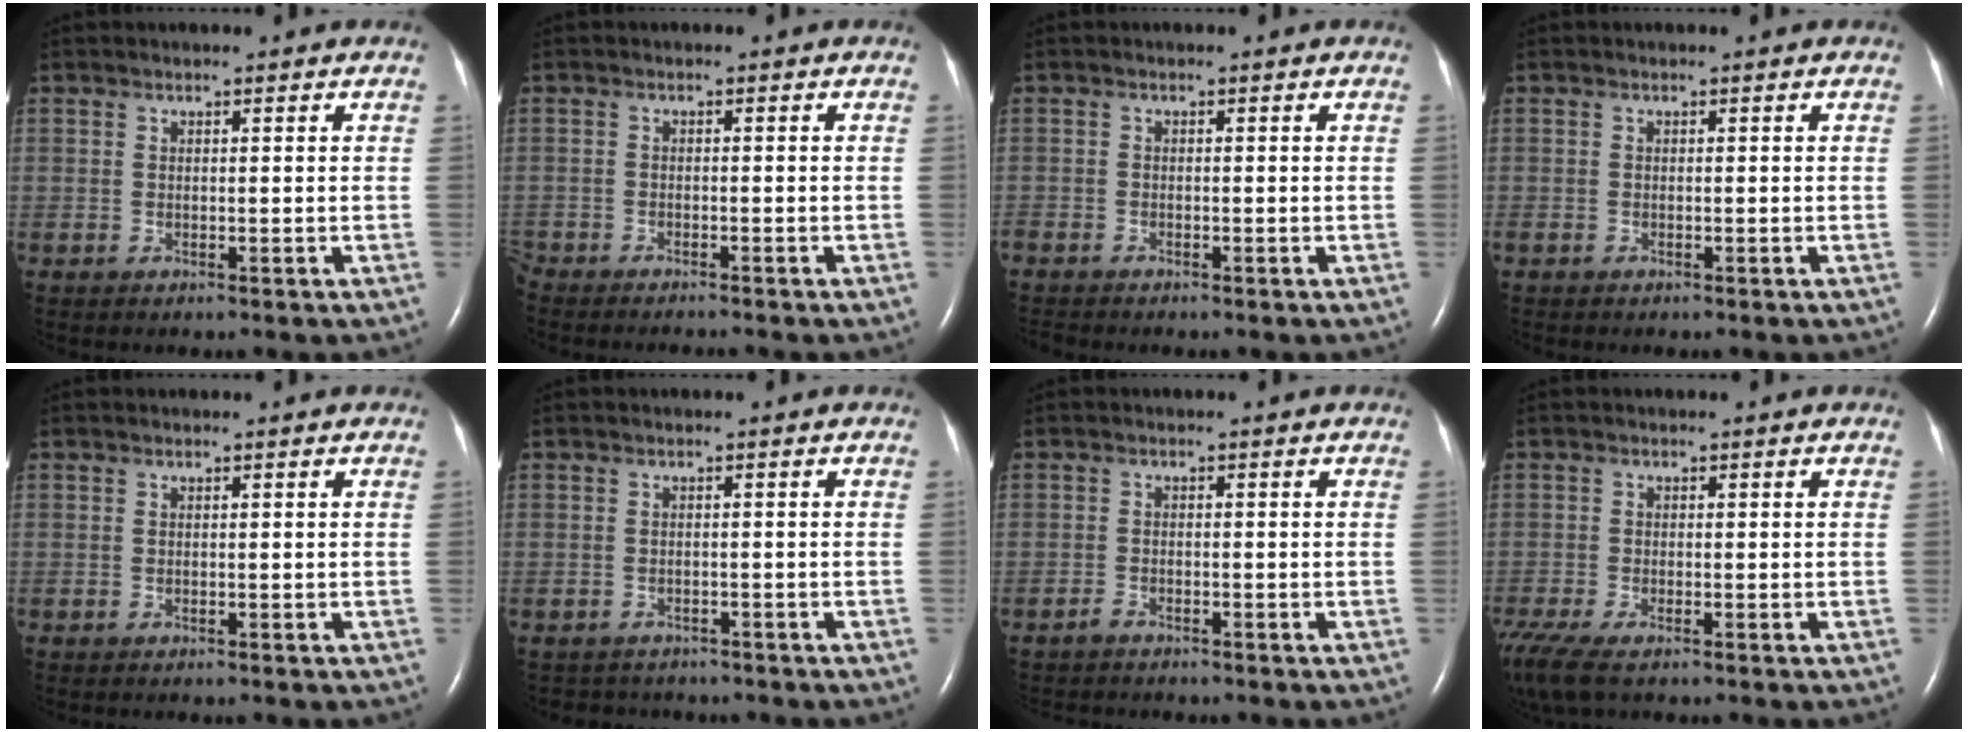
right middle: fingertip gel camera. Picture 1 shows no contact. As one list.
[{"total": 4.7, "force": [-4.5, 0.0, 1.2], "torque": [-0.011, -0.013, -0.073]}, {"total": 2.2, "force": [-2.2, 0.1, 0.2], "torque": [-0.006, -0.010, -0.042]}, {"total": 0.0}, {"total": 0.0}, {"total": 3.7, "force": [-3.3, 1.6, 0.0], "torque": [-0.004, 0.002, -0.042]}, {"total": 1.3, "force": [-1.2, 0.3, 0.1], "torque": [-0.010, -0.001, -0.020]}, {"total": 8.2, "force": [-5.8, 2.6, 5.2], "torque": [-0.125, -0.018, -0.103]}]